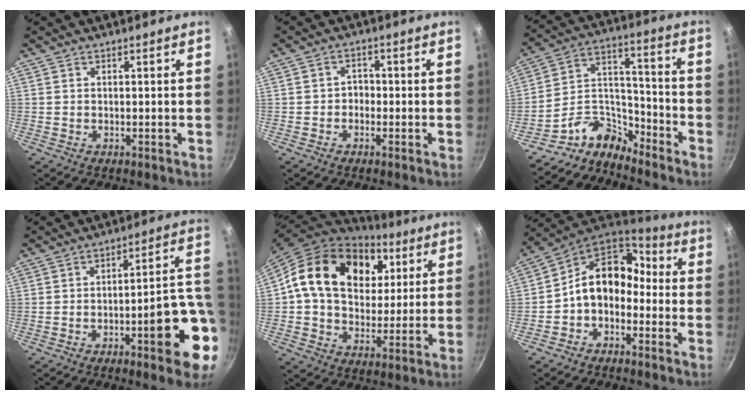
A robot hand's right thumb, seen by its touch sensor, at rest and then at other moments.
{"total": 2.1, "force": [-0.8, 1.8, 0.9], "torque": [0.001, 0.011, -0.017]}
{"total": 10.7, "force": [-9.3, 4.5, 2.7], "torque": [-0.027, 0.107, -0.193]}
{"total": 16.1, "force": [-4.8, 4.6, 14.6], "torque": [-0.154, 0.035, -0.065]}
{"total": 22.2, "force": [7.6, 15.9, 13.5], "torque": [-0.215, -0.004, 0.120]}
{"total": 12.1, "force": [-2.4, 9.1, 7.5], "torque": [-0.097, 0.065, -0.065]}